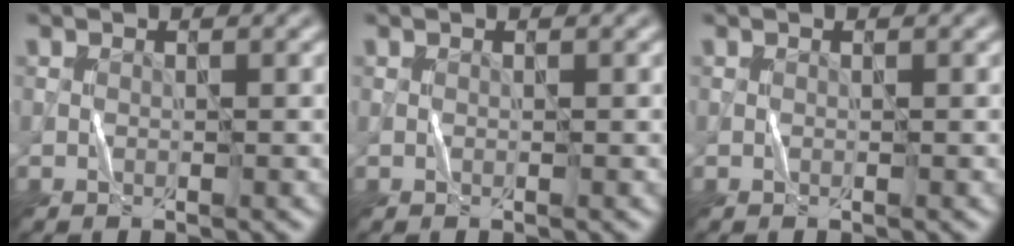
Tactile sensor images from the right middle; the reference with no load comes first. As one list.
[{"total": 0.0}, {"total": 0.0}]